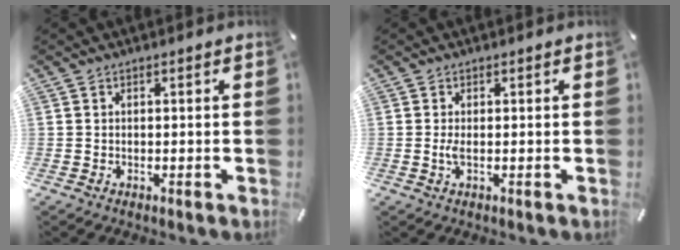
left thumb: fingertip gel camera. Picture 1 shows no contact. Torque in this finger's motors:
{"motor_torque": [-0.06, -0.09, 0.44, 0.12, 0.04]}